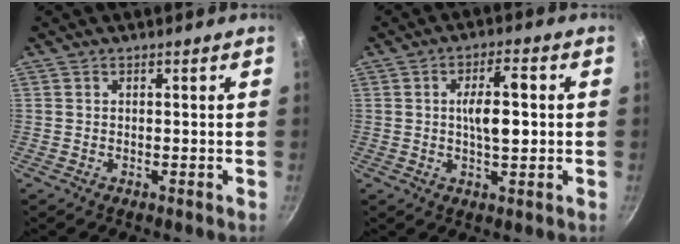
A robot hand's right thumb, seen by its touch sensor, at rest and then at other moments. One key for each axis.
{"total": 7.7, "fx": 0.3, "fy": 2.8, "fz": 7.1, "tx": -0.102, "ty": 0.008, "tz": 0.002}